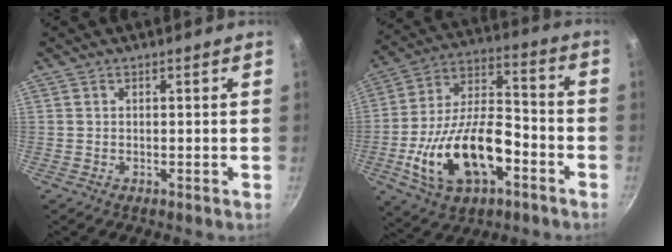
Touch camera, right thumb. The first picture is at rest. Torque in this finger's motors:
{"motor_torque": [0.10, 0.76, 1.39, -1.38, 0.26]}